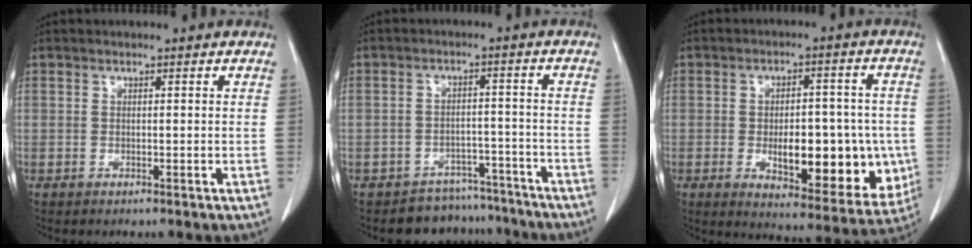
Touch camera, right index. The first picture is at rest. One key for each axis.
{"total": 7.3, "fx": -6.3, "fy": 3.5, "fz": -0.9, "tx": 0.033, "ty": 0.040, "tz": -0.086}
{"total": 16.1, "fx": -3.1, "fy": 6.9, "fz": 14.3, "tx": -0.178, "ty": 0.008, "tz": -0.022}